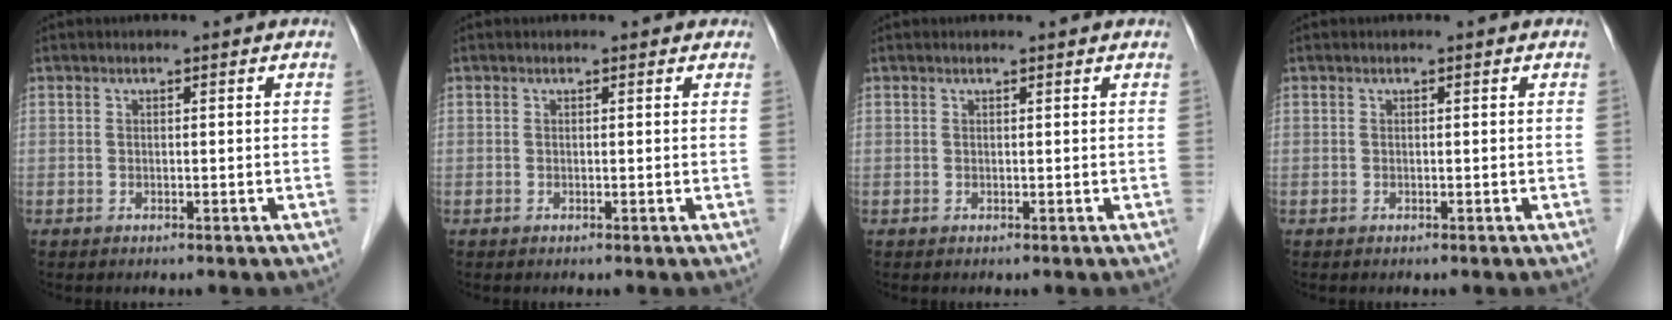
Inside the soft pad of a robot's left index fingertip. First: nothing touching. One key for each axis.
{"total": 1.0, "fx": 0.7, "fy": 0.7, "fz": 0.1, "tx": 0.001, "ty": -0.001, "tz": -0.001}
{"total": 0.9, "fx": 0.9, "fy": 0.1, "fz": 0.1, "tx": -0.010, "ty": 0.004, "tz": 0.010}
{"total": 0.0}